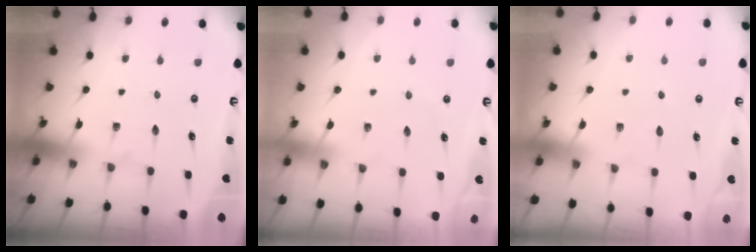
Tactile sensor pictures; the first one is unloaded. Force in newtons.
{"total": 1.3, "press": 1.3, "slide": 0.2}
{"total": 2.3, "press": 2.3, "slide": 0.3}